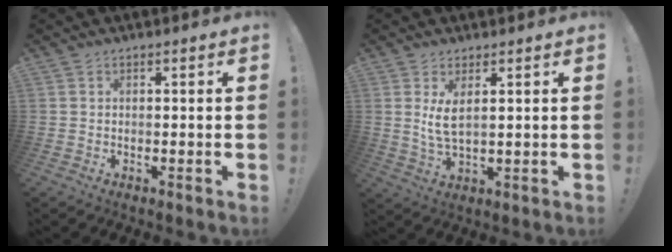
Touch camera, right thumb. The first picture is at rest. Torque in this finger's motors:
{"motor_torque": [-0.30, 0.48, 0.24, 0.34, -0.04]}